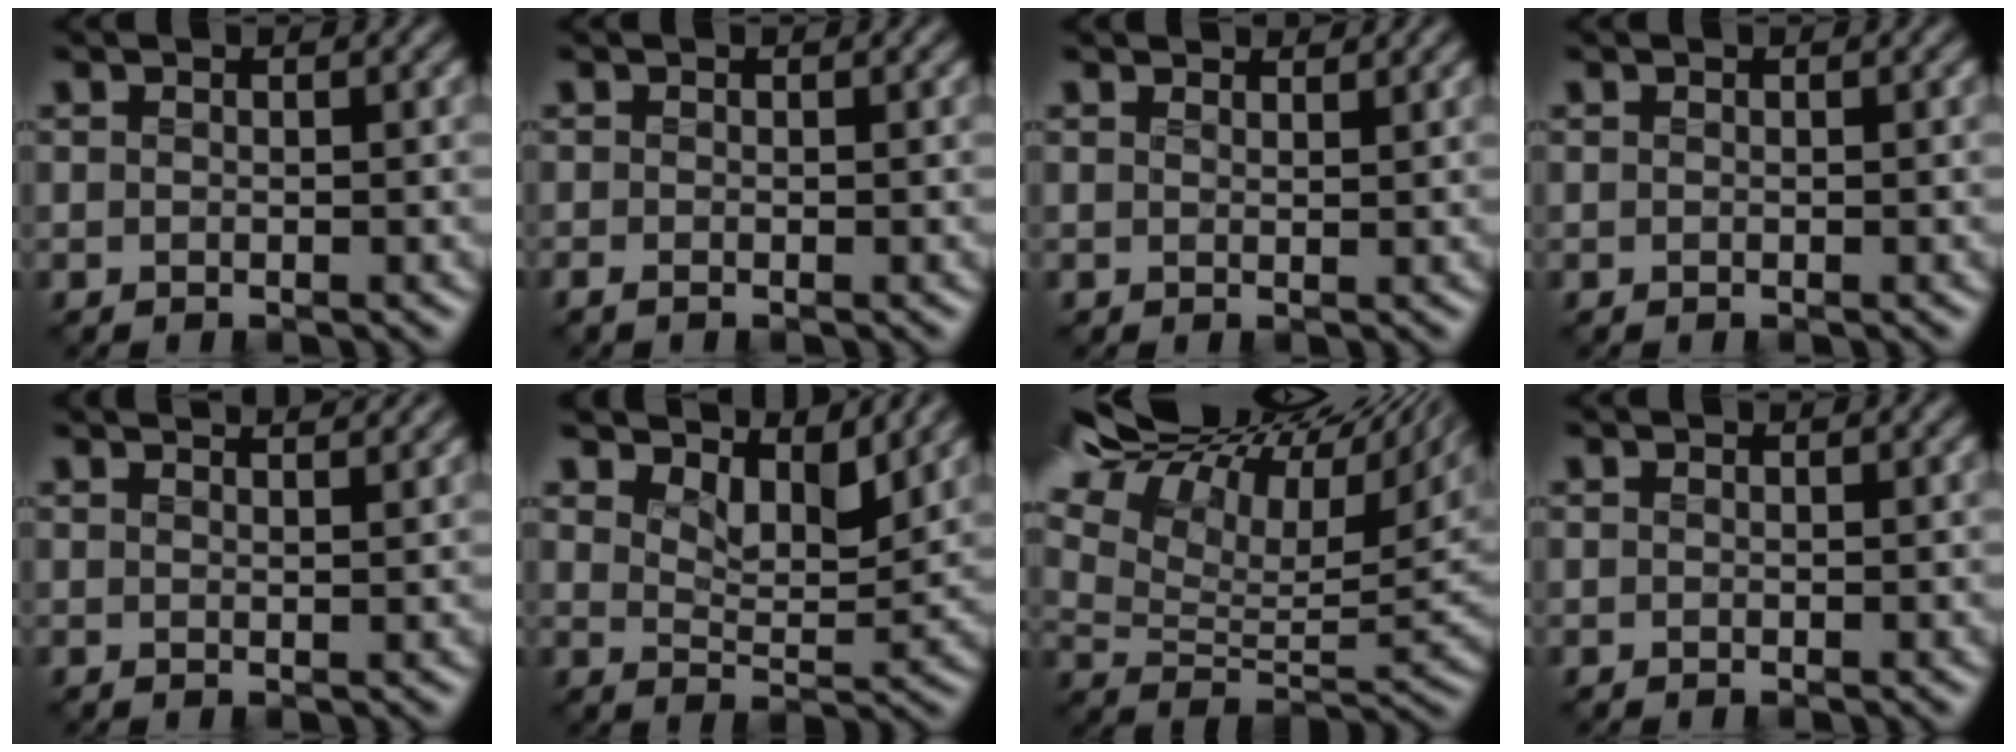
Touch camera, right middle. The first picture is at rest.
{"total": 0.6, "force": [-0.4, 0.2, 0.4], "torque": [-0.014, -0.005, -0.010]}
{"total": 1.9, "force": [1.8, 0.5, 0.3], "torque": [-0.014, 0.003, 0.024]}
{"total": 0.0}
{"total": 4.0, "force": [3.4, 1.2, 1.8], "torque": [-0.010, 0.024, 0.015]}
{"total": 4.7, "force": [4.1, 1.4, 1.8], "torque": [-0.049, -0.005, 0.054]}
{"total": 17.3, "force": [11.3, 7.3, 10.7], "torque": [-0.203, 0.065, 0.174]}
{"total": 0.0}